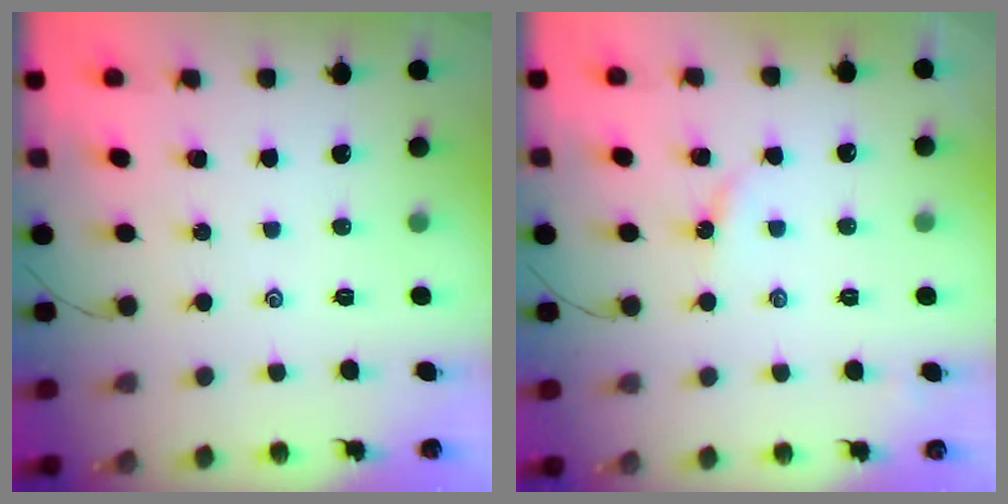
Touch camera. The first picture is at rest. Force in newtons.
{"total": 3.0, "press": 2.9, "slide": 0.5}